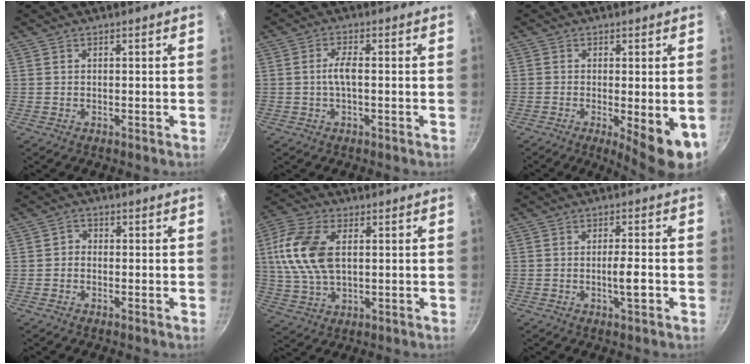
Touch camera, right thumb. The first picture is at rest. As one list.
[{"total": 3.4, "force": [-0.3, 1.1, 3.2], "torque": [-0.072, 0.012, -0.009]}, {"total": 9.4, "force": [-2.5, 2.6, 8.8], "torque": [-0.108, -0.012, -0.026]}, {"total": 1.7, "force": [-0.5, 1.5, 0.8], "torque": [-0.010, 0.010, -0.016]}, {"total": 13.6, "force": [2.3, 8.0, 10.8], "torque": [-0.212, 0.007, 0.036]}, {"total": 4.3, "force": [-1.3, 1.0, 4.0], "torque": [-0.061, 0.011, -0.023]}]